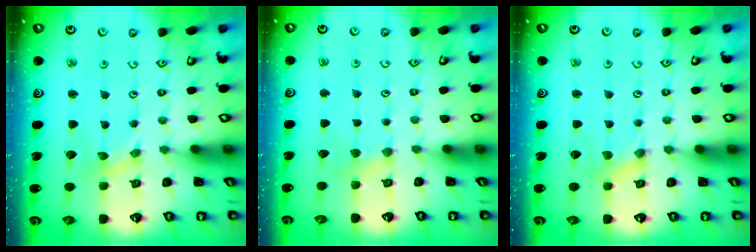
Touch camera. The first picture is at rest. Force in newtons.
{"total": 3.0, "press": 3.0, "slide": 0.5}
{"total": 0.0}